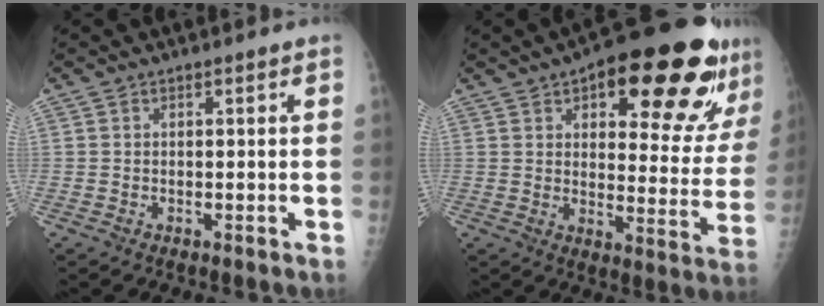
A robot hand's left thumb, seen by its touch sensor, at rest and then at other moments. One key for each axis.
{"total": 24.5, "fx": 13.3, "fy": 8.7, "fz": 18.6, "tx": -0.208, "ty": -0.028, "tz": 0.182}